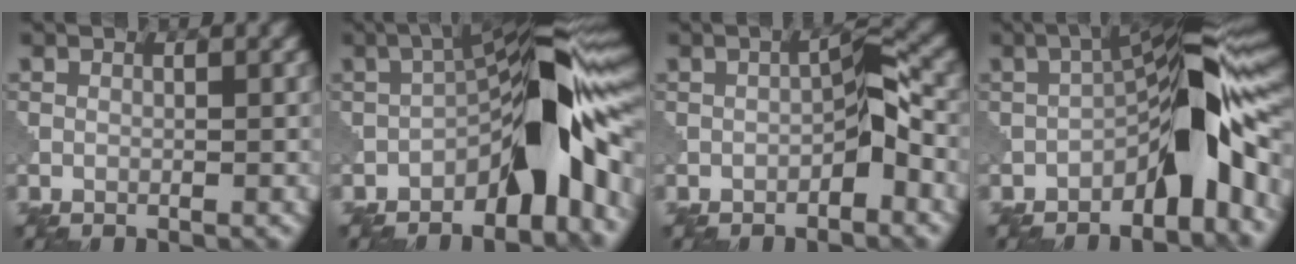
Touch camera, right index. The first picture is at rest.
{"total": 11.4, "force": [-4.0, 4.1, 9.8], "torque": [-0.132, 0.020, -0.078]}
{"total": 3.1, "force": [-1.3, 1.1, 2.6], "torque": [-0.038, 0.012, -0.025]}
{"total": 9.8, "force": [-3.6, 3.2, 8.5], "torque": [-0.108, 0.025, -0.077]}